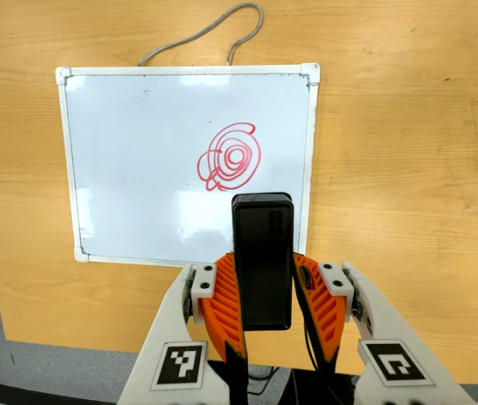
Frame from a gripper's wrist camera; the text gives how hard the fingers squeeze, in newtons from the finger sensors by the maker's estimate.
{"total": 3.8, "left": 2.8, "right": 4.9}